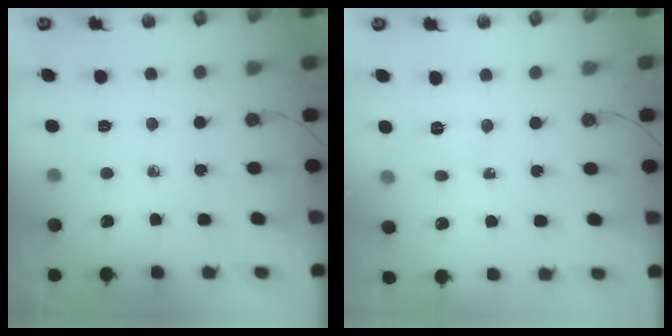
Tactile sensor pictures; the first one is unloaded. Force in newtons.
{"total": 2.8, "press": 2.7, "slide": 0.8}